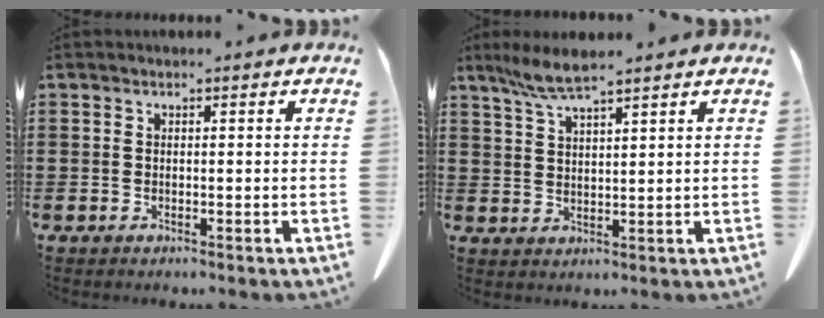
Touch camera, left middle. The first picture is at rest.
{"total": 4.9, "force": [3.7, 0.5, 3.2], "torque": [-0.072, -0.001, 0.068]}